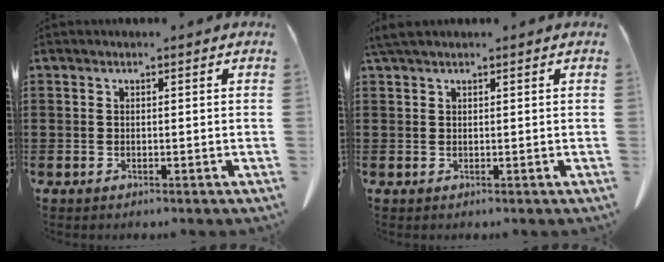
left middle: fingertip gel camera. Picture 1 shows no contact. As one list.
[{"total": 1.5, "force": [1.1, 0.2, 0.9], "torque": [-0.021, -0.001, 0.023]}]